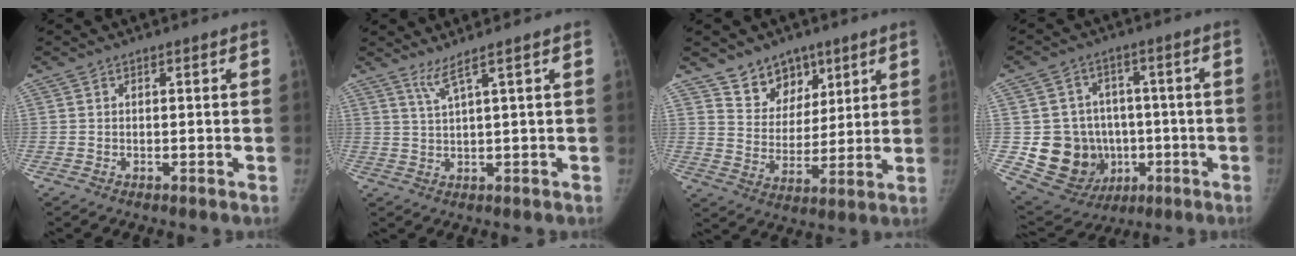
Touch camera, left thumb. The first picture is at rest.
{"total": 2.9, "force": [1.9, -1.0, 2.0], "torque": [-0.049, -0.018, 0.047]}
{"total": 9.8, "force": [6.8, 6.5, 2.4], "torque": [0.010, -0.048, 0.127]}
{"total": 15.0, "force": [-2.1, 13.6, 6.0], "torque": [-0.076, 0.022, -0.008]}